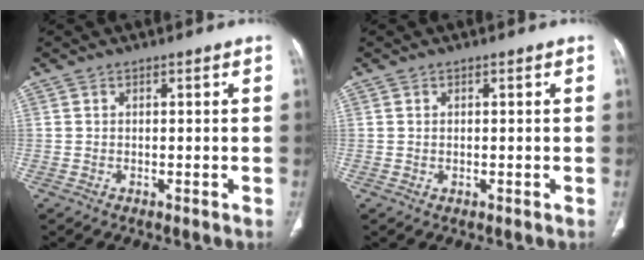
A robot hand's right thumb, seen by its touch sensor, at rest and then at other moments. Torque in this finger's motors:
{"motor_torque": [-0.45, 0.11, -0.43, 0.27, -0.06]}